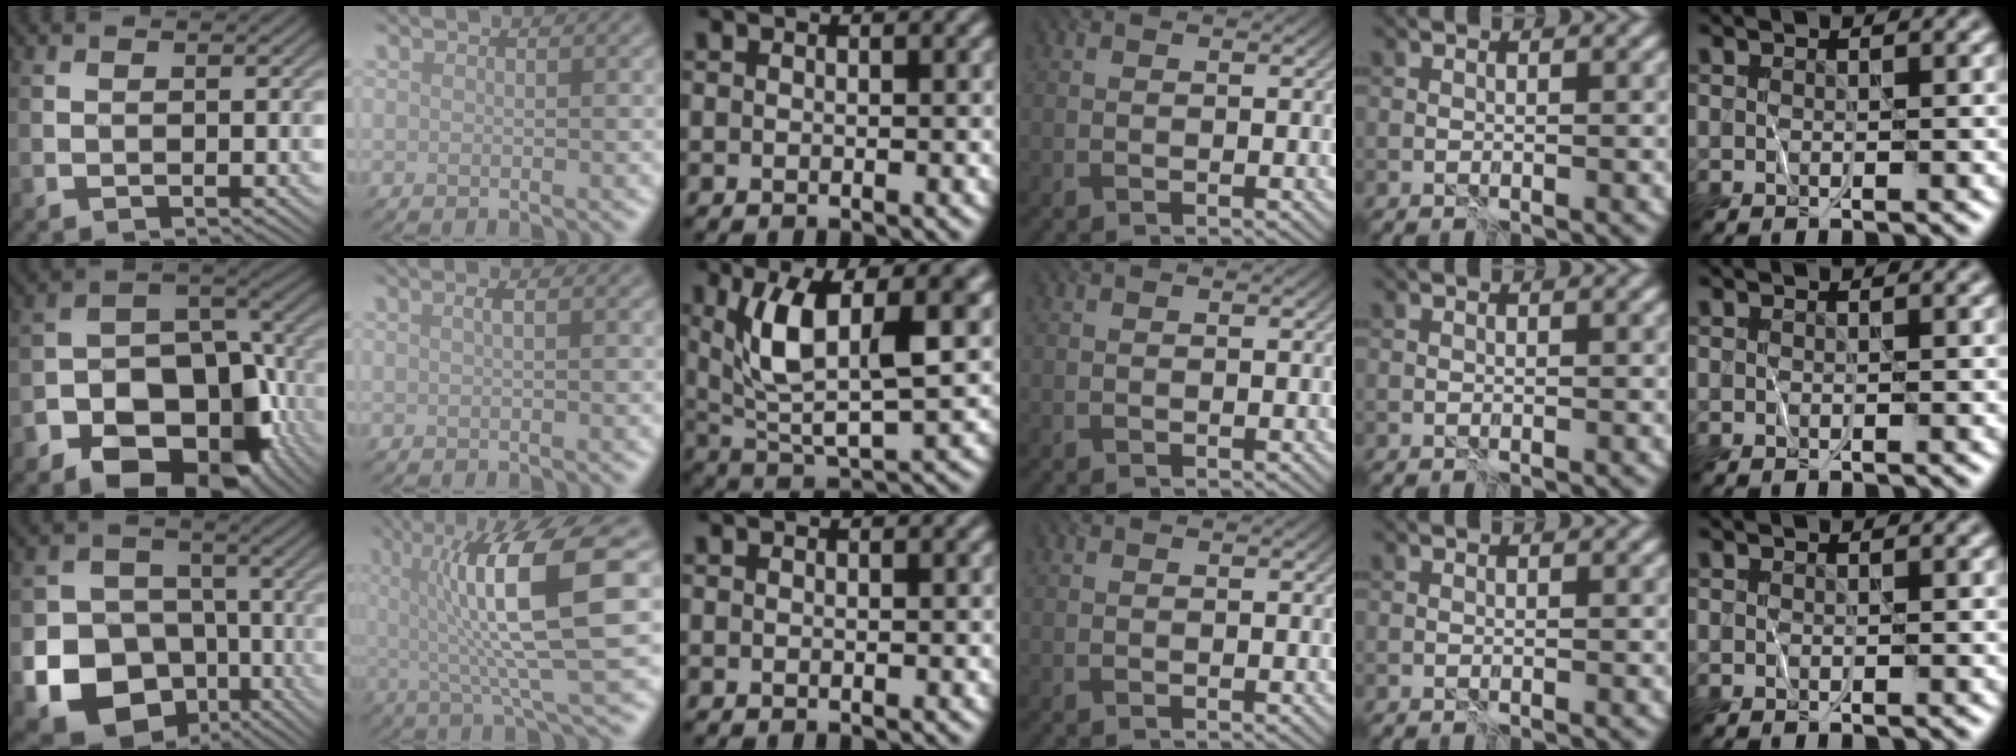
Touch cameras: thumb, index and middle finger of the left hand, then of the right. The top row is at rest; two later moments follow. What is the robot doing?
{"motion": "wrap", "object": "plastic wrap"}